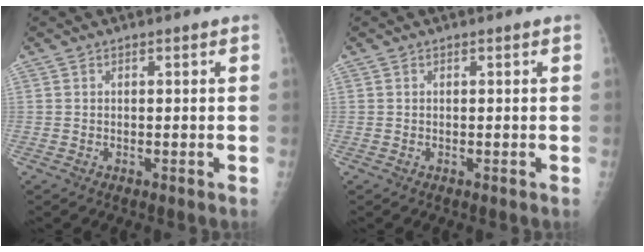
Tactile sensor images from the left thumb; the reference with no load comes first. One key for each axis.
{"total": 0.0}